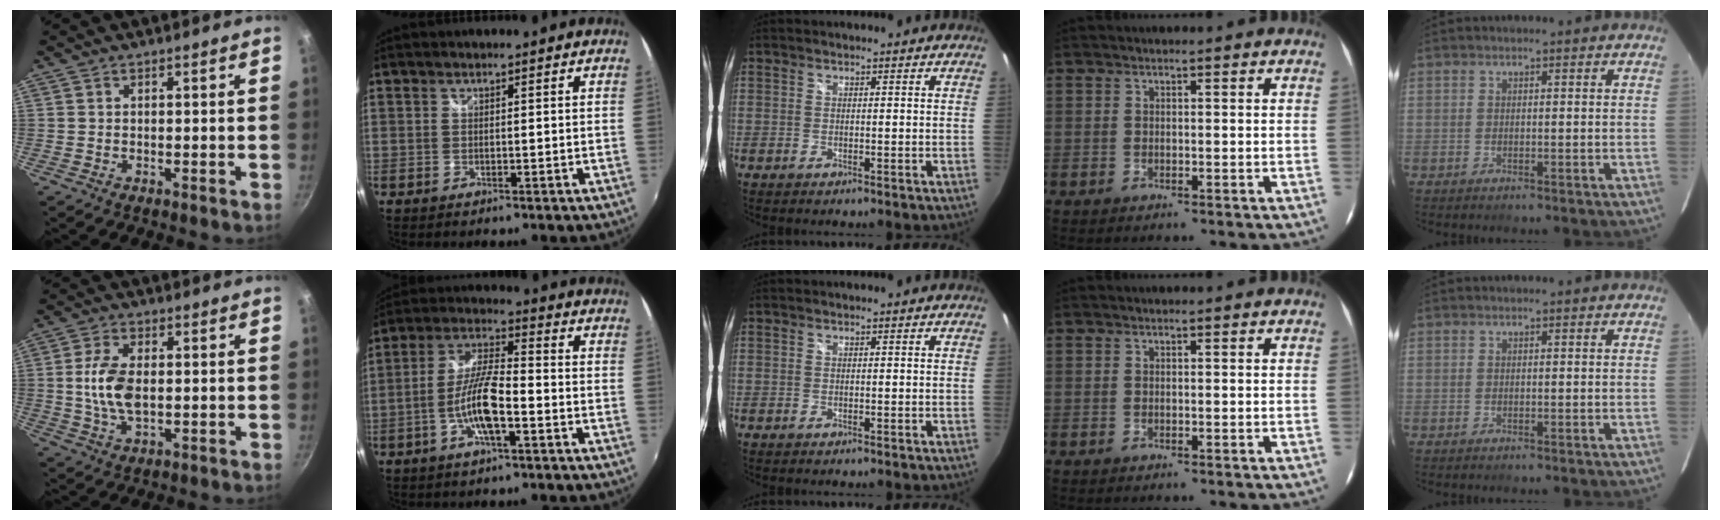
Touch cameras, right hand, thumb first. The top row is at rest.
{"thumb": {"total": 8.4, "force": [0.1, 4.5, 7.1], "torque": [-0.140, 0.003, -0.001]}, "index": {"total": 9.7, "force": [-3.8, 2.0, 8.7], "torque": [-0.181, 0.003, -0.072]}}